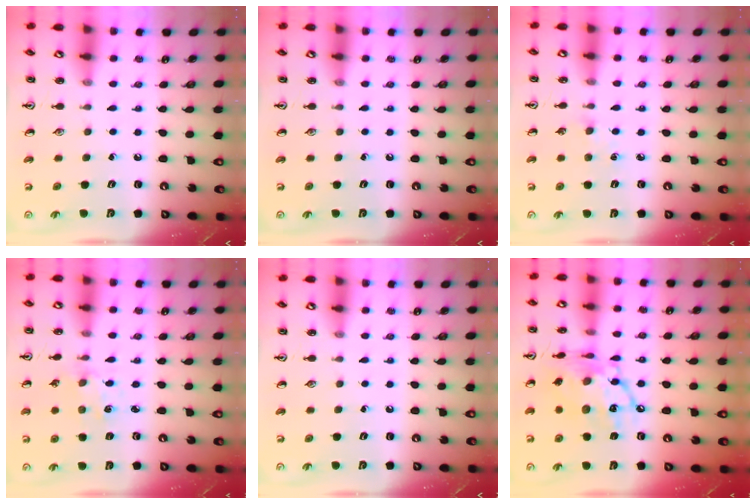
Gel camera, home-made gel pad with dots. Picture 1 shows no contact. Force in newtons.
{"total": 0.0}
{"total": 3.4, "press": 3.4, "slide": 0.5}
{"total": 0.0}
{"total": 0.0}
{"total": 16.5, "press": 16.5, "slide": 1.5}